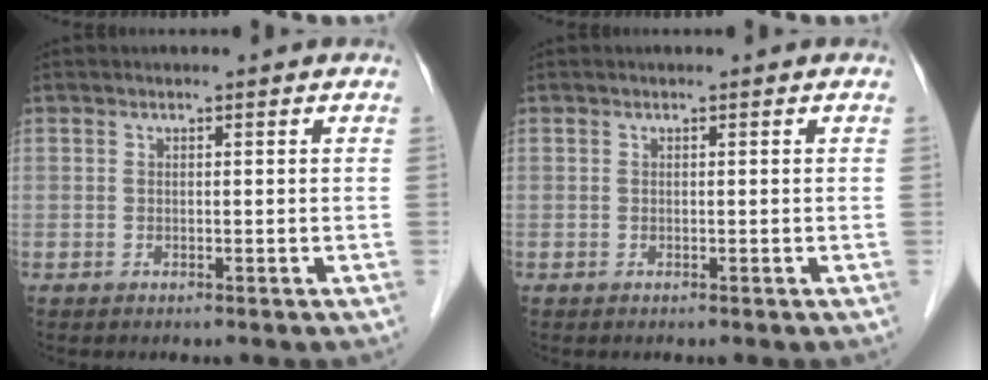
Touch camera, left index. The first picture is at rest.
{"total": 0.0}